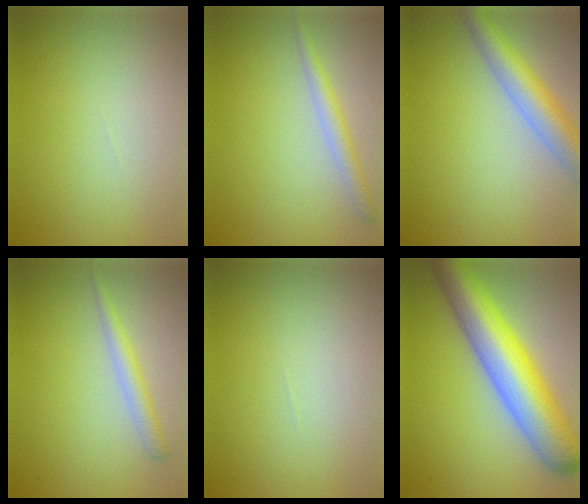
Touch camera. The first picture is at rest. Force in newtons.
{"total": 2.0, "press": 2.0, "slide": 0.0}
{"total": 5.3, "press": 5.3, "slide": 0.2}
{"total": 1.9, "press": 1.9, "slide": 0.0}
{"total": 0.0}
{"total": 10.5, "press": 10.5, "slide": 0.4}